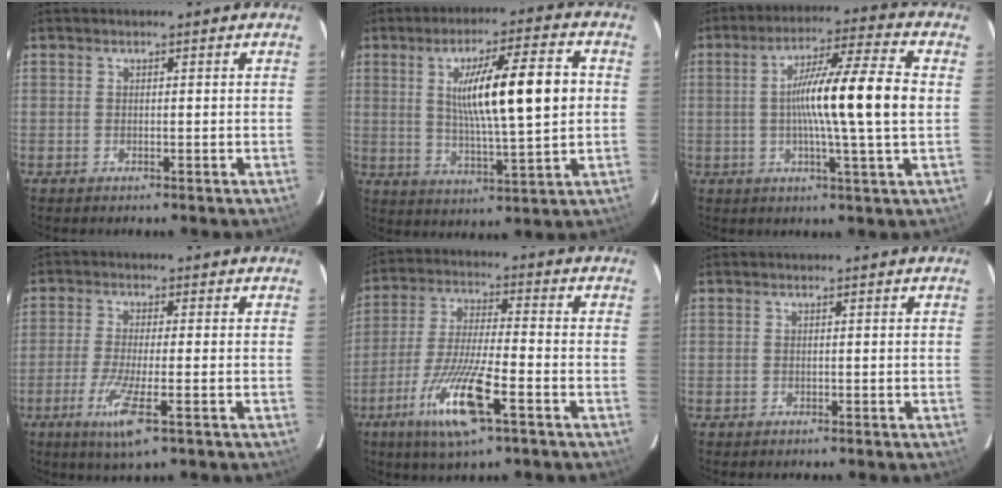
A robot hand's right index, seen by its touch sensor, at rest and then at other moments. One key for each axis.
{"total": 14.6, "fx": 2.2, "fy": 1.3, "fz": 14.3, "tx": -0.234, "ty": 0.007, "tz": 0.039}
{"total": 13.8, "fx": 0.4, "fy": -0.7, "fz": 13.8, "tx": -0.231, "ty": 0.007, "tz": -0.001}
{"total": 6.9, "fx": -3.2, "fy": 0.1, "fz": 6.2, "tx": -0.120, "ty": -0.020, "tz": -0.056}
{"total": 12.8, "fx": -6.0, "fy": 1.4, "fz": 11.2, "tx": -0.221, "ty": -0.023, "tz": -0.110}
{"total": 0.0}